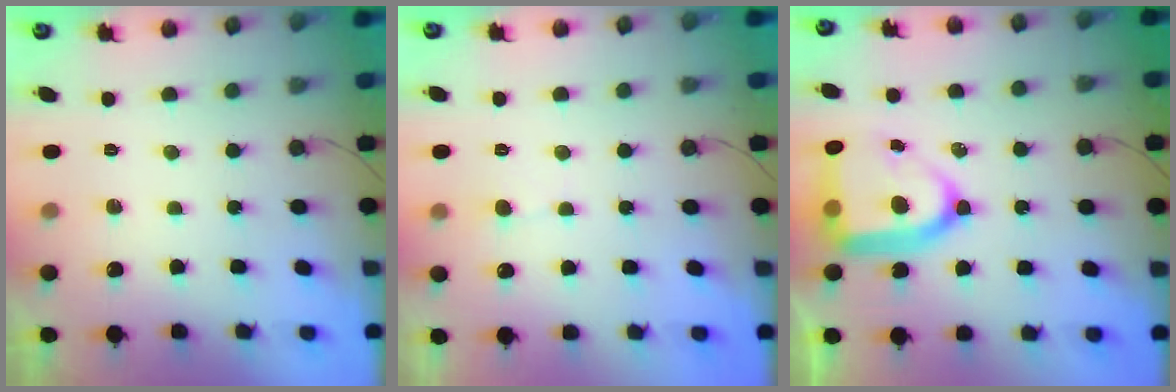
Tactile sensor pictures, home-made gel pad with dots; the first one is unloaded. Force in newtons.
{"total": 3.2, "press": 3.2, "slide": 0.4}
{"total": 17.7, "press": 17.6, "slide": 1.7}